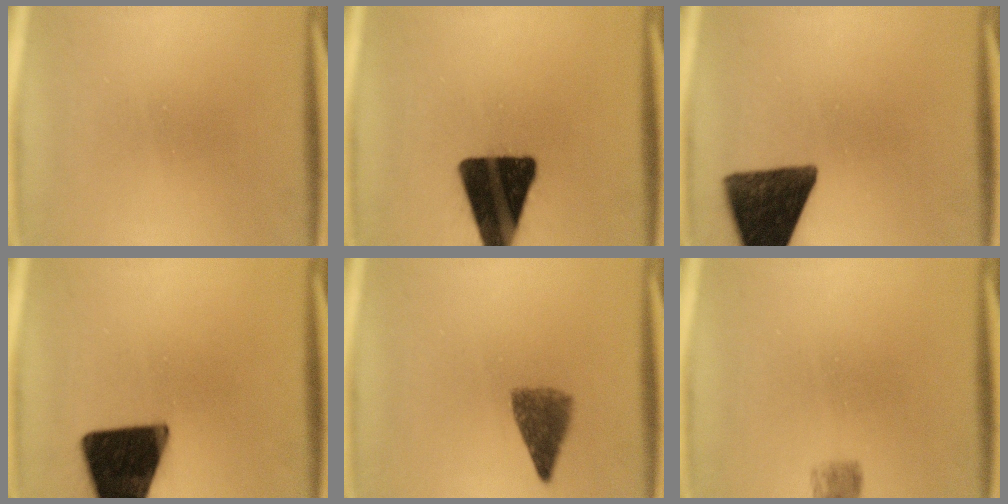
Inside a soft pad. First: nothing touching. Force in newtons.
{"total": 19.3}
{"total": 14.4}
{"total": 19.6}
{"total": 4.9}
{"total": 2.6}